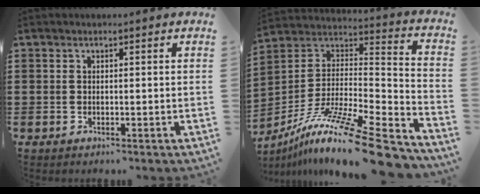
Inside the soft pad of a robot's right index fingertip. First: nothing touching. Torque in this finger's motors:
{"motor_torque": [2.14, 0.00, 0.46, 0.21]}